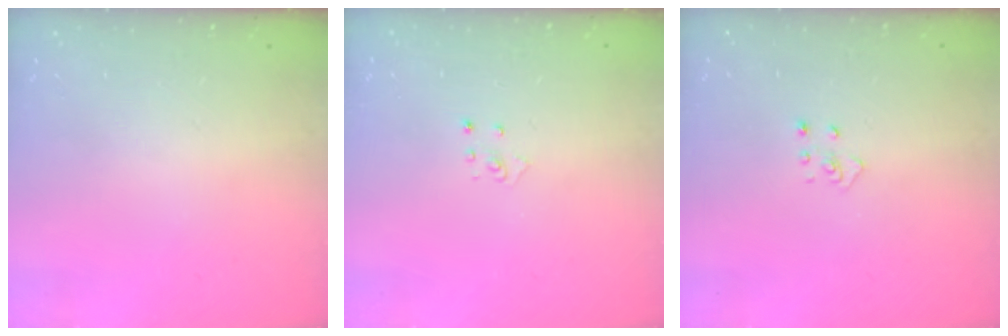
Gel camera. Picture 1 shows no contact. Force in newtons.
{"total": 2.8, "press": 2.8, "slide": 0.3}
{"total": 3.3, "press": 3.3, "slide": 0.3}